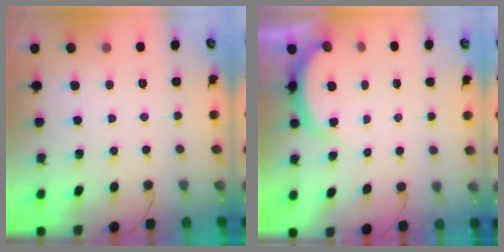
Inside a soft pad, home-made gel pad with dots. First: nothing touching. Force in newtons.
{"total": 2.5, "press": 2.4, "slide": 0.6}